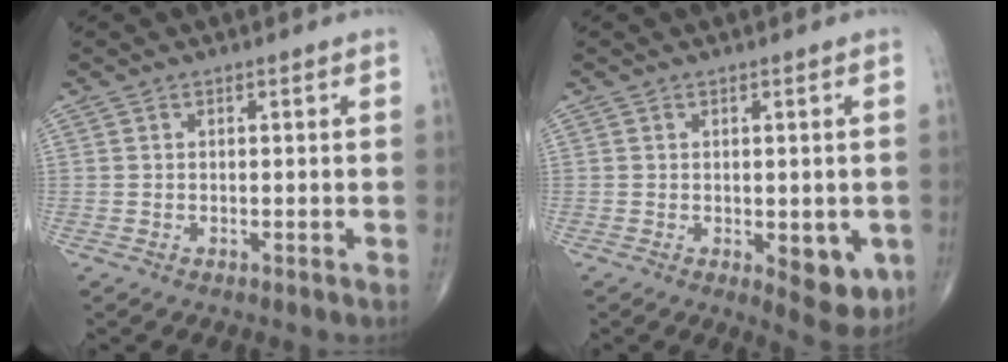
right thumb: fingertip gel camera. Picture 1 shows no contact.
{"total": 7.5, "force": [-1.9, 3.4, 6.4], "torque": [-0.055, -0.012, -0.015]}